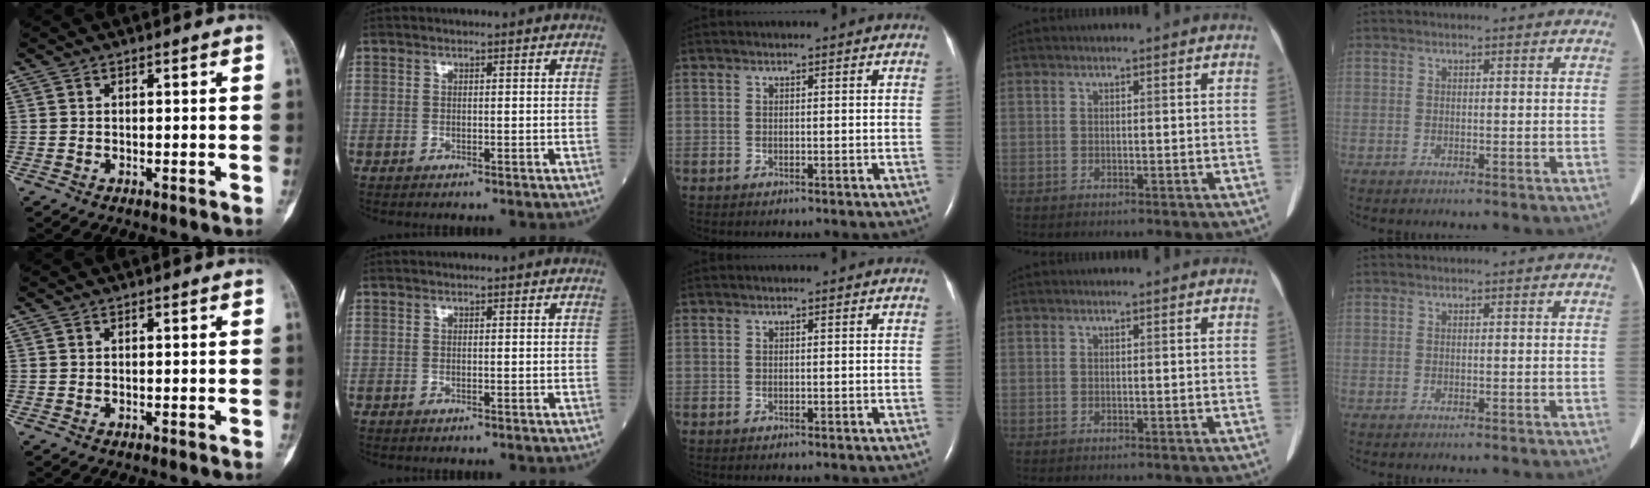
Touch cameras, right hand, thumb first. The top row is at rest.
{}